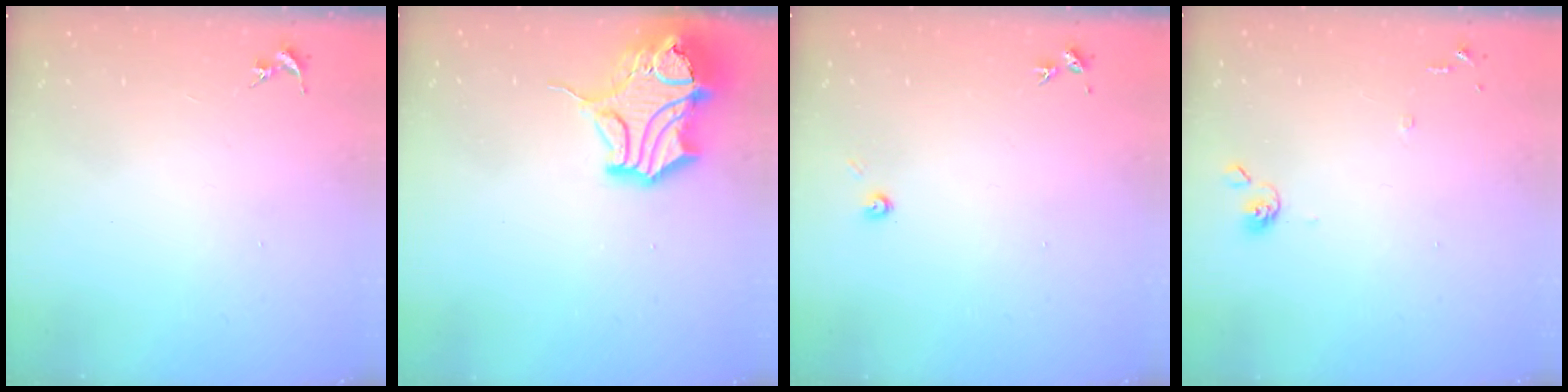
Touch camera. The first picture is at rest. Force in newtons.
{"total": 19.8, "press": 19.6, "slide": 2.6}
{"total": 3.9, "press": 3.9, "slide": 0.5}
{"total": 6.6, "press": 6.6, "slide": 0.6}